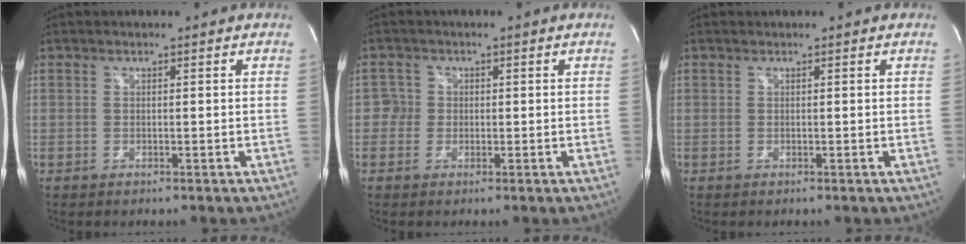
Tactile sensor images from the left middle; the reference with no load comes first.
{"total": 1.9, "force": [-0.1, 1.9, 0.1], "torque": [0.008, 0.007, -0.006]}
{"total": 0.0}